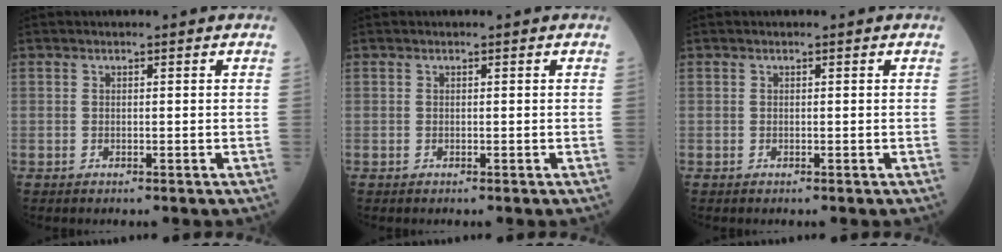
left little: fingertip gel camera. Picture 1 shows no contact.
{"total": 0.0}
{"total": 0.0}